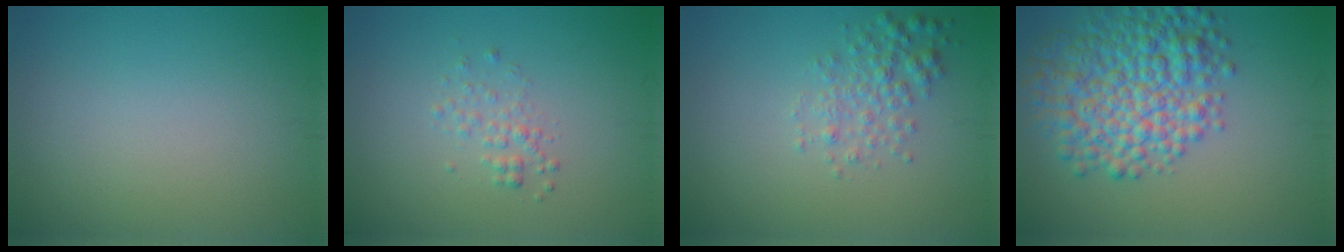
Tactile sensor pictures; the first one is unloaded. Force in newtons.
{"total": 1.4, "press": 1.4, "slide": 0.1}
{"total": 2.4, "press": 2.4, "slide": 0.1}
{"total": 8.0, "press": 8.0, "slide": 0.0}